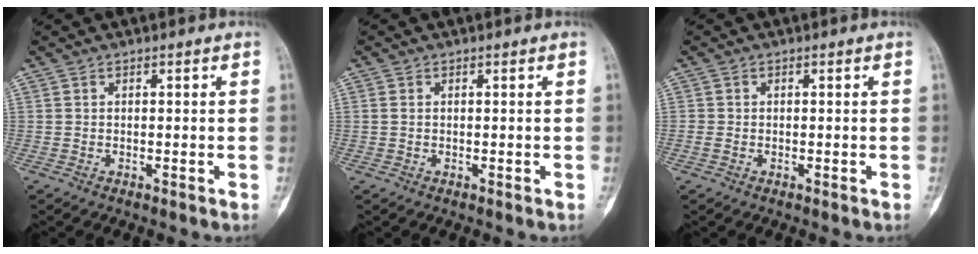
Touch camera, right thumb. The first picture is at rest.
{"total": 0.6, "force": [0.1, 0.4, 0.5], "torque": [-0.015, -0.002, 0.002]}
{"total": 1.0, "force": [-0.3, 0.8, 0.4], "torque": [-0.010, 0.001, -0.005]}